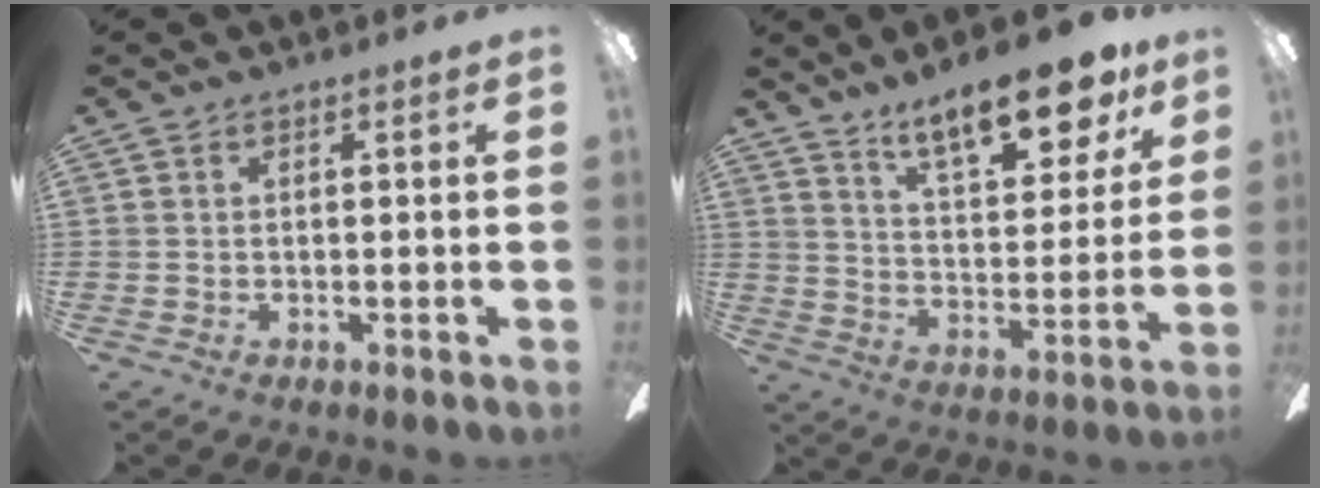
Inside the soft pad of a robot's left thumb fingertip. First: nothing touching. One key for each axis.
{"total": 17.4, "fx": 12.9, "fy": 6.3, "fz": 9.9, "tx": -0.145, "ty": -0.079, "tz": 0.214}